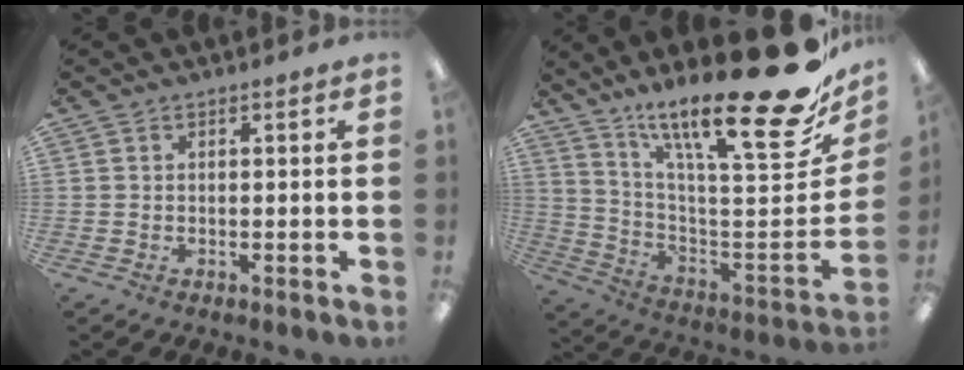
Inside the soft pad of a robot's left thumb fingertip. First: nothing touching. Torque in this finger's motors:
{"motor_torque": [0.62, 0.66, 1.32, -1.46, 0.39]}